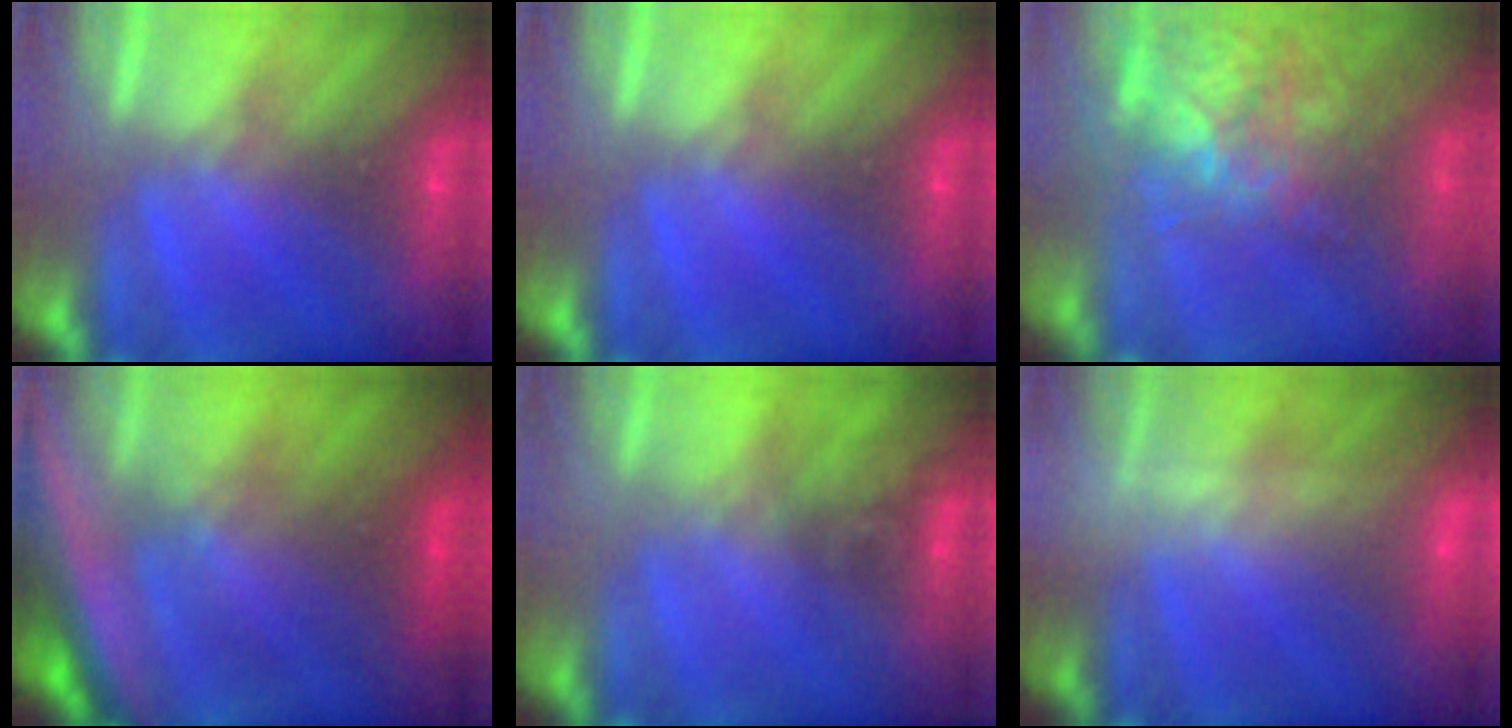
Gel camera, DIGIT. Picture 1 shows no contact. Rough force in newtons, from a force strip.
{"total": 0.0}
{"total": 10.5}
{"total": 6.9}
{"total": 1.5}
{"total": 2.5}